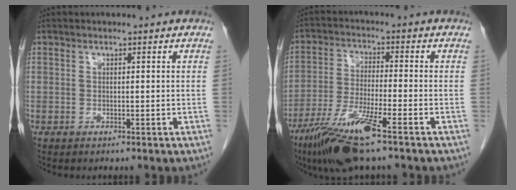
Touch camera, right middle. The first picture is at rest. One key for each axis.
{"total": 10.9, "fx": -6.7, "fy": 0.4, "fz": 8.6, "tx": -0.175, "ty": -0.026, "tz": -0.126}